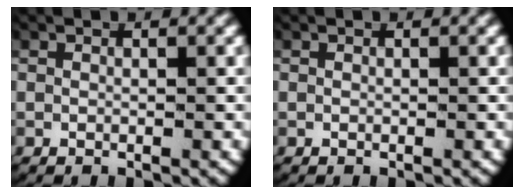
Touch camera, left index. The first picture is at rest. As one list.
[{"total": 0.0}]